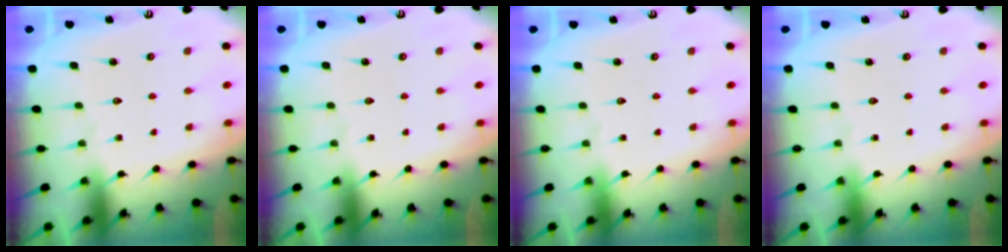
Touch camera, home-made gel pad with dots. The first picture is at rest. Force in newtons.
{"total": 0.0}
{"total": 0.0}
{"total": 0.0}